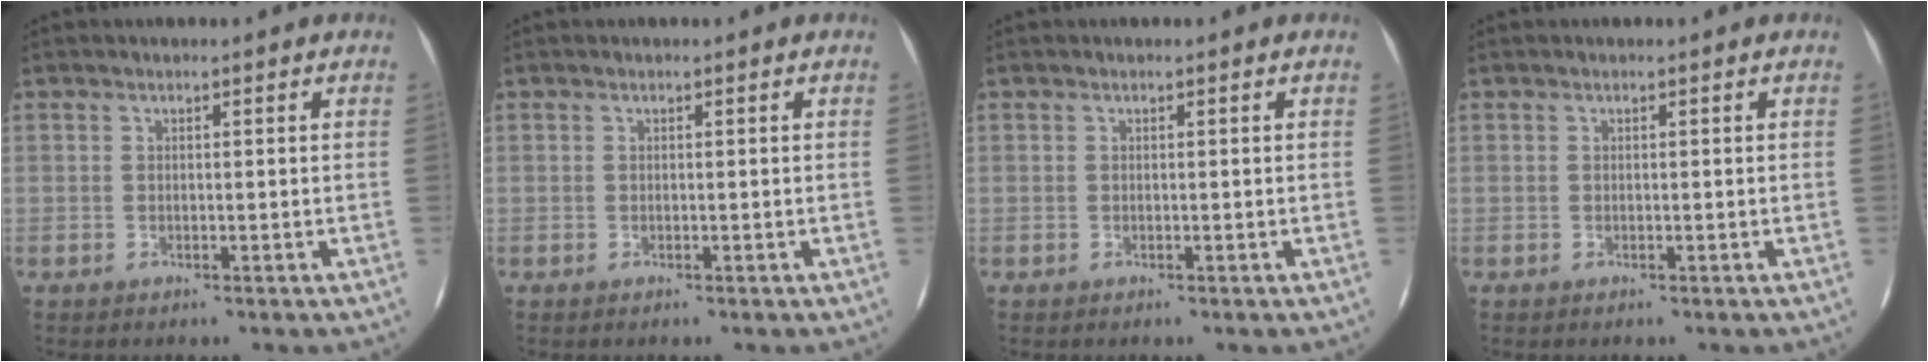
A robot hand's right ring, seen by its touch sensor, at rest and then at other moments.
{"total": 0.0}
{"total": 0.0}
{"total": 0.0}